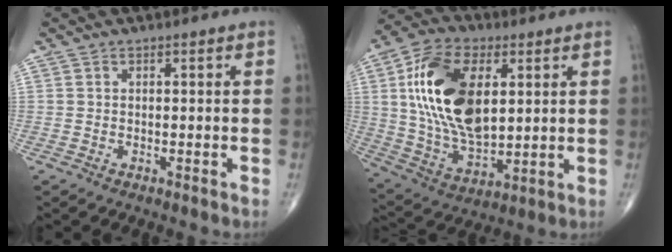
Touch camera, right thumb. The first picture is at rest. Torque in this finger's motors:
{"motor_torque": [2.13, 2.88, 1.75, 0.43, 0.23]}